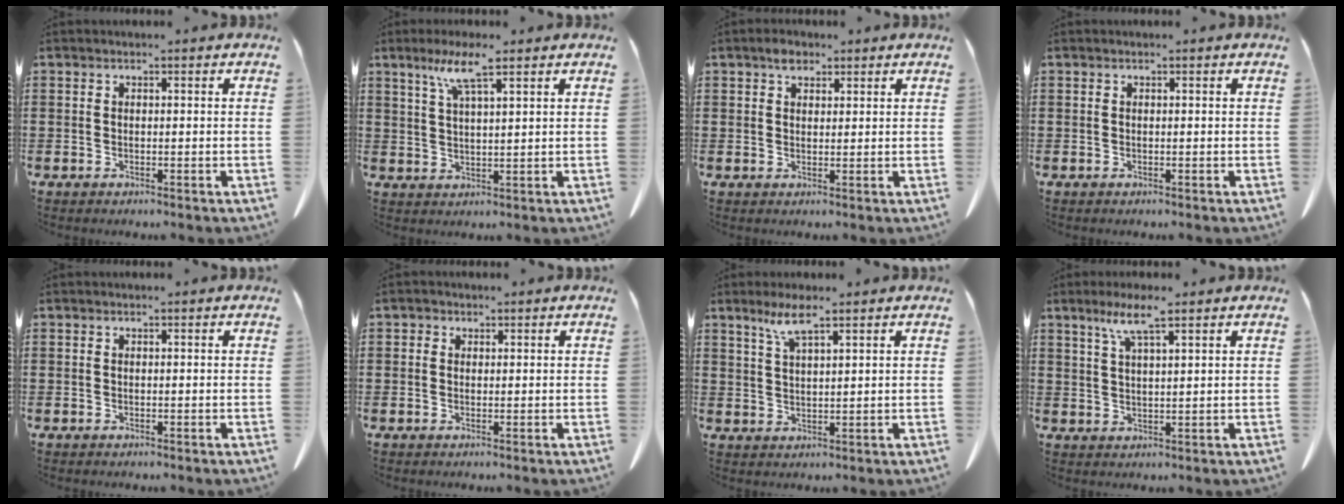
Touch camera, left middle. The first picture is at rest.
{"total": 6.1, "force": [3.9, 0.6, 4.6], "torque": [-0.100, 0.000, 0.068]}
{"total": 2.5, "force": [1.8, 1.3, 1.2], "torque": [-0.020, 0.000, 0.032]}
{"total": 0.0}
{"total": 0.0}
{"total": 0.7, "force": [0.2, 0.7, 0.1], "torque": [-0.005, 0.003, 0.004]}
{"total": 4.7, "force": [3.1, 0.5, 3.5], "torque": [-0.077, 0.002, 0.054]}
{"total": 5.4, "force": [3.6, 0.5, 4.0], "torque": [-0.087, 0.000, 0.063]}